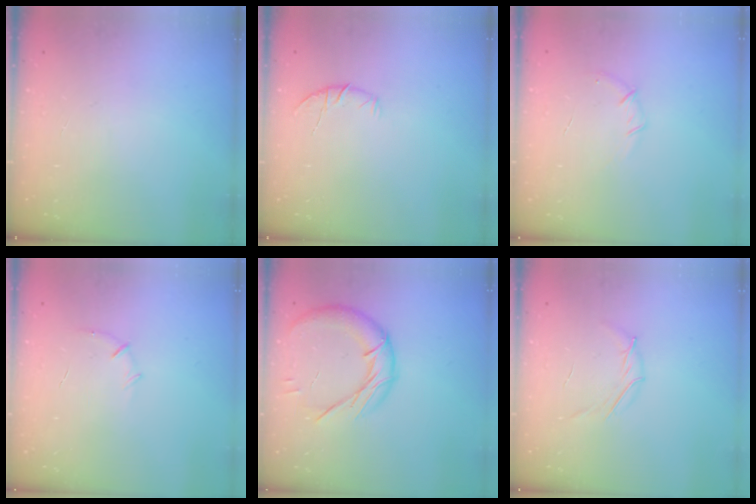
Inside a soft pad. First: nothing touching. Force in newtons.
{"total": 6.5, "press": 6.4, "slide": 1.3}
{"total": 4.8, "press": 4.6, "slide": 1.3}
{"total": 5.4, "press": 5.3, "slide": 1.4}
{"total": 13.7, "press": 13.6, "slide": 1.1}
{"total": 2.8, "press": 2.7, "slide": 0.7}